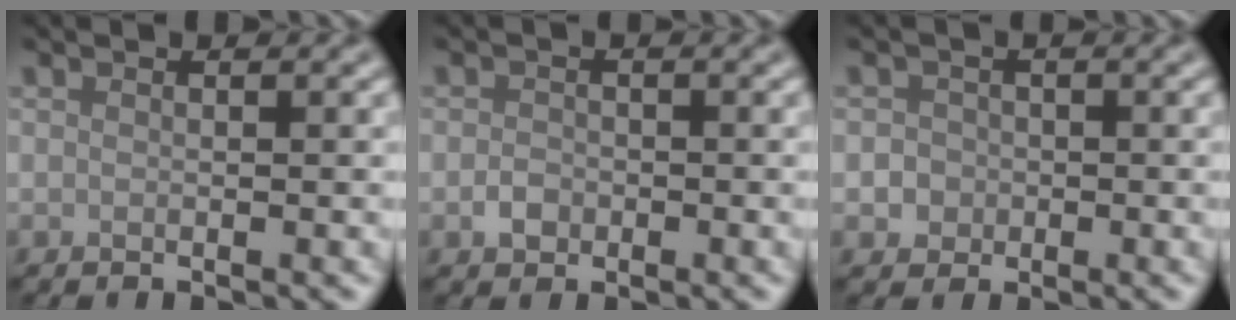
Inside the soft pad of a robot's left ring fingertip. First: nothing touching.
{"total": 1.4, "force": [-0.6, 1.1, 0.6], "torque": [-0.007, 0.000, -0.014]}
{"total": 2.2, "force": [-0.4, 2.0, 0.5], "torque": [0.012, 0.006, -0.018]}